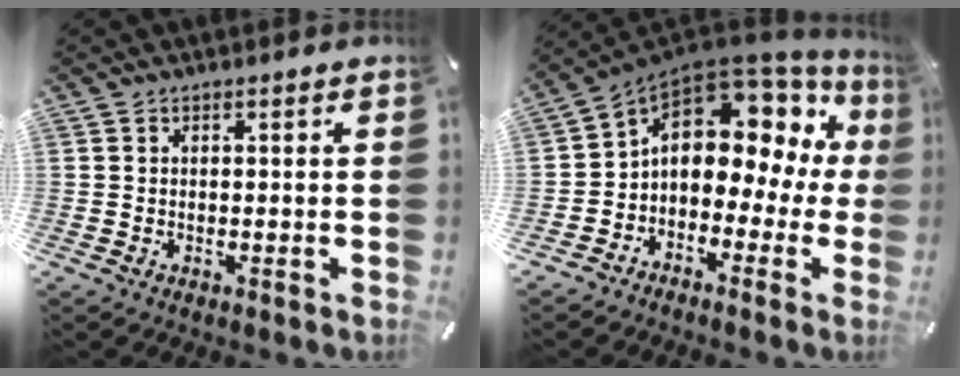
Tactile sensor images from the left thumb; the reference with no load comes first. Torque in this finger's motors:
{"motor_torque": [0.98, 1.57, 0.97, -0.42, 0.40]}